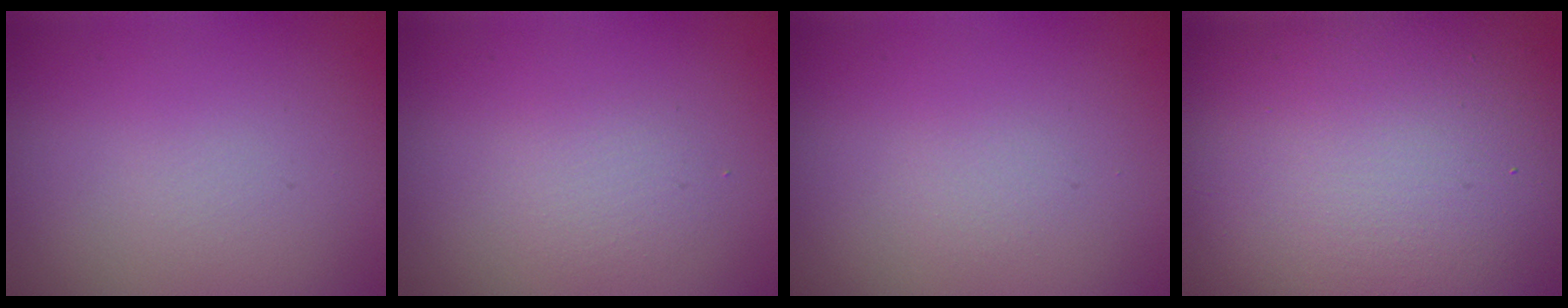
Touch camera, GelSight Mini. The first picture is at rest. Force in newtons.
{"total": 1.4, "press": 1.4, "slide": 0.1}
{"total": 0.6, "press": 0.6, "slide": 0.1}
{"total": 16.9, "press": 16.8, "slide": 1.4}